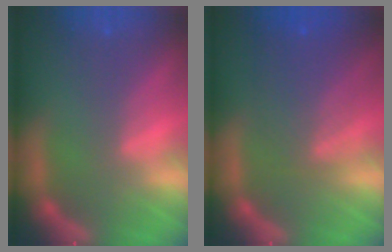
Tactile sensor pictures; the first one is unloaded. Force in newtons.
{"total": 5.6}